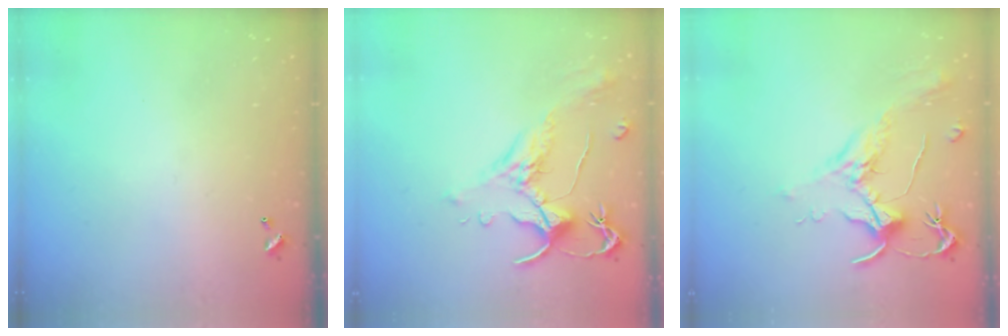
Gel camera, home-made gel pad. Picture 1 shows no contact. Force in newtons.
{"total": 1.8, "press": 1.3, "slide": 1.3}
{"total": 1.8, "press": 1.7, "slide": 0.8}